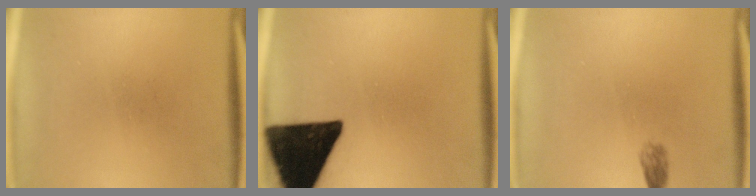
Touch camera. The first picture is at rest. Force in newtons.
{"total": 17.6}
{"total": 1.5}